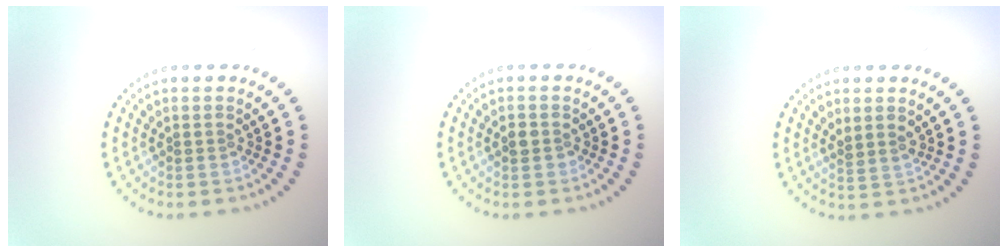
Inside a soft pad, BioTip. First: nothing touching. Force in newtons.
{"total": 1.1, "press": 1.0, "slide": 0.4}
{"total": 1.4, "press": 1.1, "slide": 0.9}